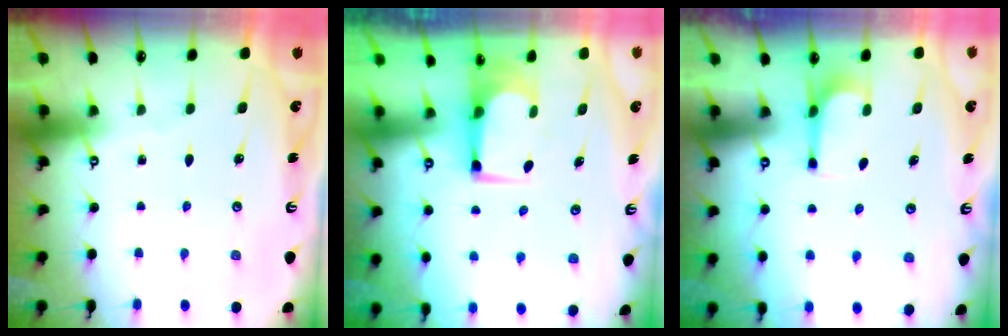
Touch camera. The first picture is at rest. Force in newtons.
{"total": 2.1, "press": 2.1, "slide": 0.1}
{"total": 2.7, "press": 2.6, "slide": 0.5}